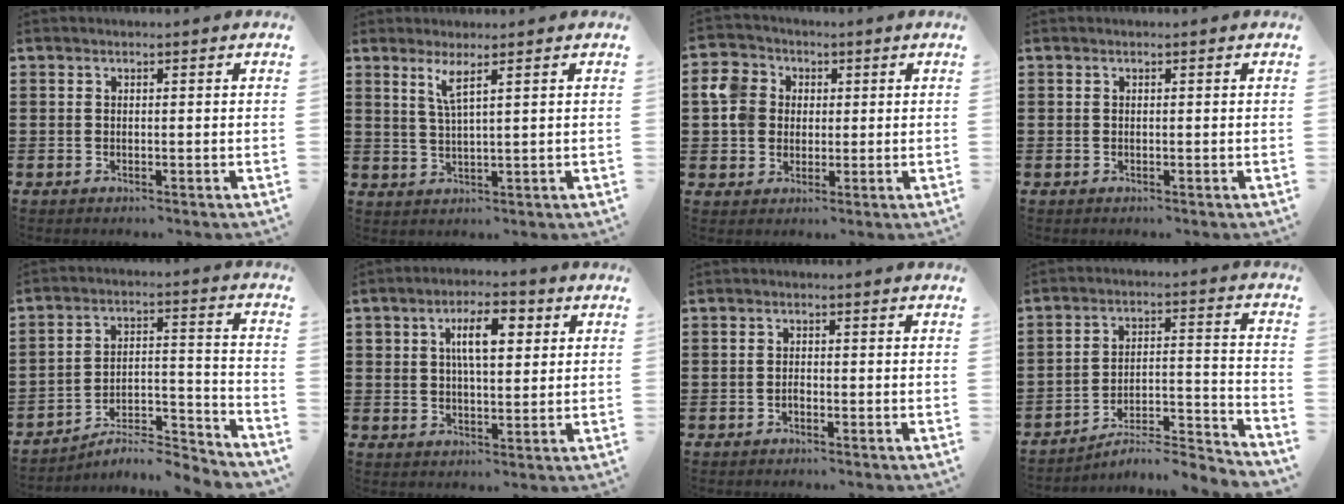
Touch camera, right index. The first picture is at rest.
{"total": 3.0, "force": [1.9, -0.1, 2.4], "torque": [-0.053, -0.004, 0.032]}
{"total": 6.6, "force": [1.0, 6.1, 2.5], "torque": [-0.083, 0.017, 0.016]}
{"total": 0.0}
{"total": 6.7, "force": [-6.2, 1.2, 2.2], "torque": [-0.029, 0.006, -0.120]}
{"total": 6.9, "force": [2.3, 3.1, 5.7], "torque": [-0.105, 0.008, 0.035]}
{"total": 0.9, "force": [-0.6, 0.5, 0.4], "torque": [-0.010, -0.001, -0.012]}
{"total": 4.7, "force": [-4.4, 0.4, 1.6], "torque": [-0.030, -0.016, -0.091]}